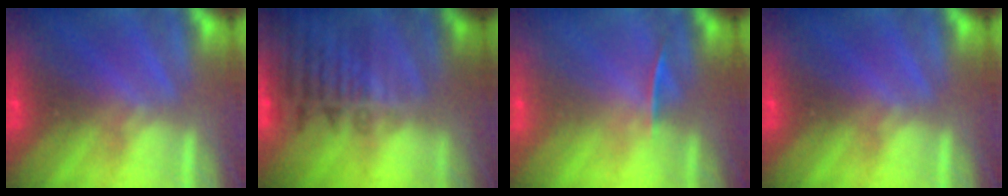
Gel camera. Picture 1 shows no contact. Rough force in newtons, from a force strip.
{"total": 9.1}
{"total": 1.3}
{"total": 0.0}